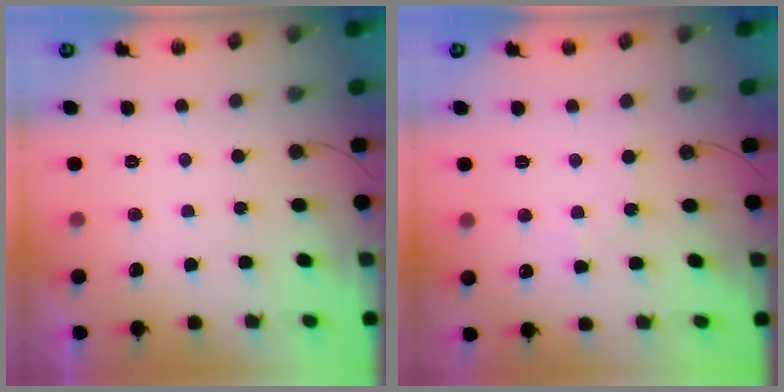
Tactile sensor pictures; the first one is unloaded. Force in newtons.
{"total": 4.6, "press": 4.6, "slide": 0.6}